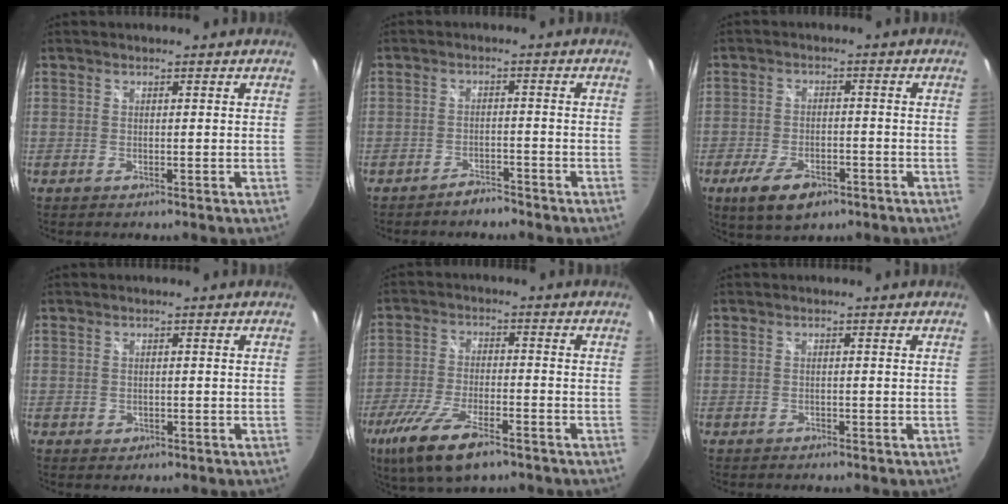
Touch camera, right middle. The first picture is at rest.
{"total": 2.8, "force": [-2.7, 0.8, 0.4], "torque": [-0.014, 0.004, -0.041]}
{"total": 8.9, "force": [-5.4, 4.2, 5.7], "torque": [-0.128, -0.016, -0.088]}
{"total": 1.0, "force": [-0.3, 0.9, 0.4], "torque": [-0.005, -0.003, -0.004]}
{"total": 12.9, "force": [-8.2, 4.0, 9.2], "torque": [-0.207, -0.036, -0.154]}
{"total": 0.5, "force": [-0.5, 0.2, 0.0], "torque": [-0.002, -0.002, -0.009]}